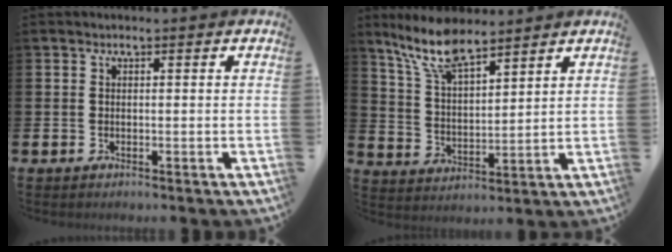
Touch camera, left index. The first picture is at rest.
{"total": 9.6, "force": [7.9, 2.6, 4.6], "torque": [-0.105, -0.027, 0.145]}